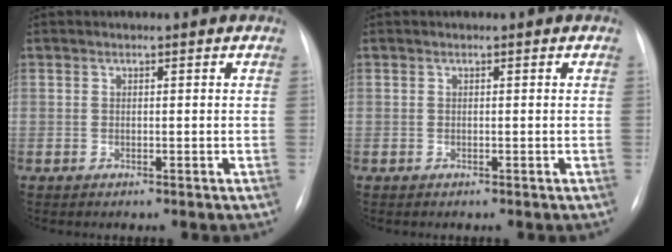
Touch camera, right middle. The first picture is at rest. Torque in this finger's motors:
{"motor_torque": [0.18, -0.24, 0.03, 0.00]}